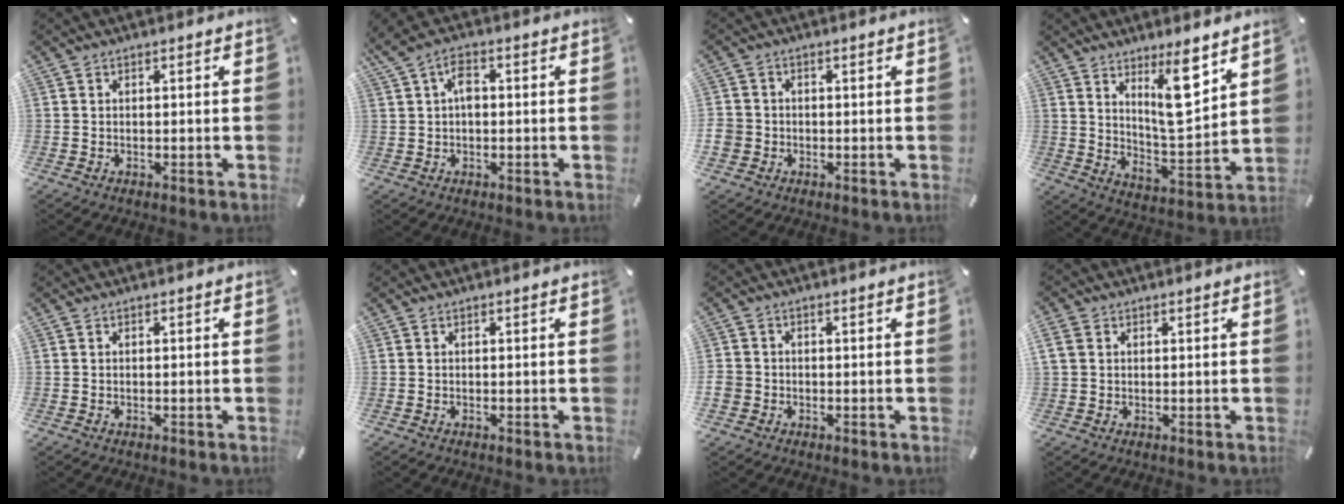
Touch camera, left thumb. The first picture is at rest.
{"total": 4.6, "force": [0.5, 2.9, 3.6], "torque": [-0.071, 0.011, 0.008]}
{"total": 3.8, "force": [-0.7, 3.6, 0.8], "torque": [-0.019, 0.004, -0.013]}
{"total": 13.2, "force": [7.1, 4.3, 10.2], "torque": [-0.142, -0.044, 0.120]}
{"total": 0.0}
{"total": 0.0}
{"total": 2.8, "force": [-0.6, 2.7, 0.5], "torque": [-0.005, 0.005, -0.012]}
{"total": 2.4, "force": [0.9, 1.9, 1.1], "torque": [-0.024, 0.005, 0.017]}